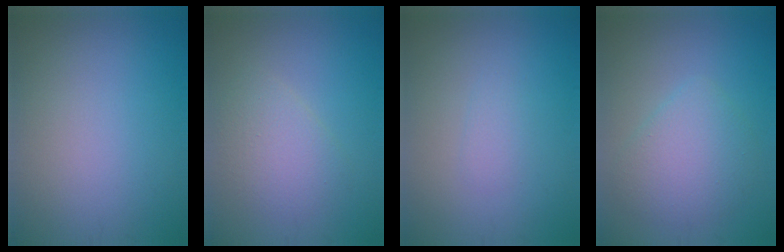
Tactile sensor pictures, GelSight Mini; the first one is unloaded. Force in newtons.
{"total": 3.0, "press": 3.0, "slide": 0.2}
{"total": 1.0, "press": 1.0, "slide": 0.1}
{"total": 3.9, "press": 3.9, "slide": 0.2}